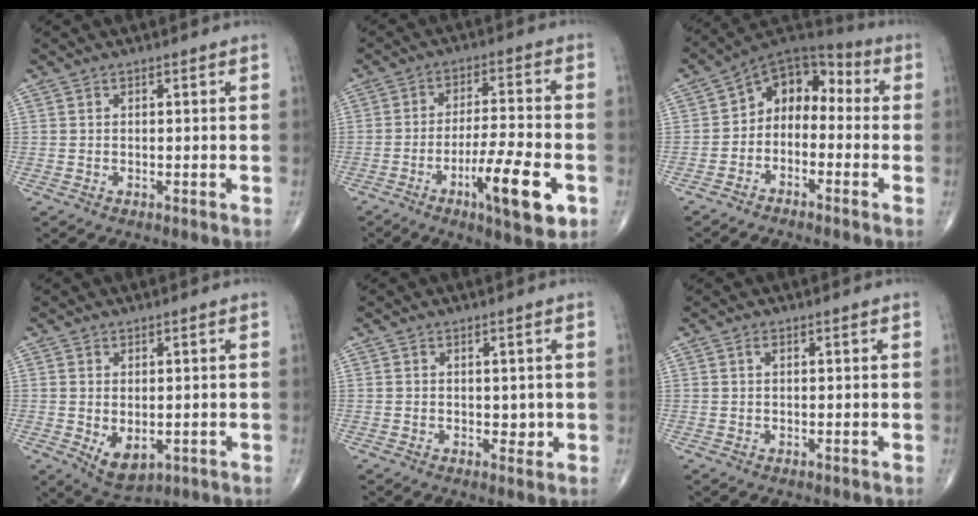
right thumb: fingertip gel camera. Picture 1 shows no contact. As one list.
[{"total": 12.9, "force": [-5.1, 2.7, 11.5], "torque": [-0.188, 0.015, -0.081]}, {"total": 9.9, "force": [-1.6, 7.3, 6.5], "torque": [-0.065, 0.059, -0.048]}, {"total": 5.6, "force": [-1.1, 3.4, 4.4], "torque": [-0.060, -0.011, -0.002]}, {"total": 1.6, "force": [0.0, 1.2, 1.0], "torque": [0.000, -0.001, 0.001]}, {"total": 1.6, "force": [0.4, 0.8, 1.3], "torque": [-0.025, 0.007, 0.009]}]